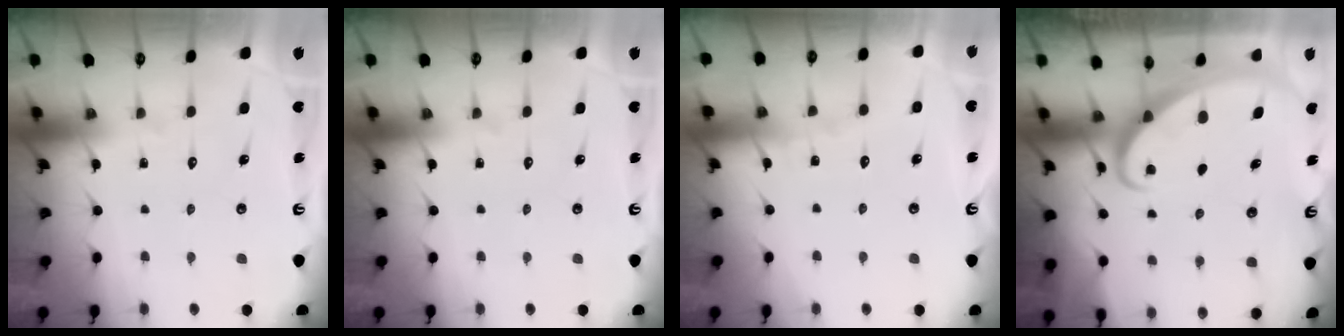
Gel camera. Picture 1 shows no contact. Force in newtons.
{"total": 0.0}
{"total": 2.5, "press": 2.5, "slide": 0.3}
{"total": 2.0, "press": 2.0, "slide": 0.2}